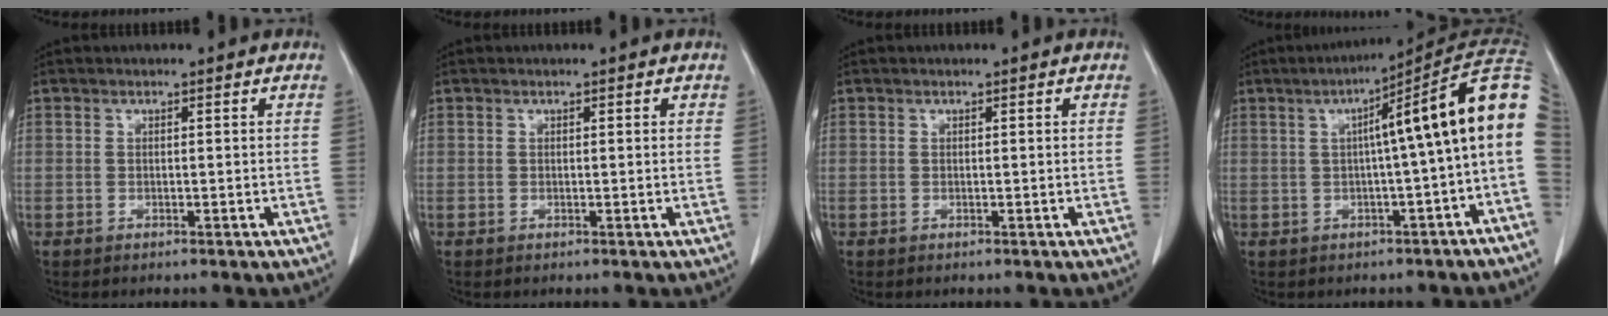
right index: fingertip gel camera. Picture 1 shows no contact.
{"total": 0.6, "force": [0.3, 0.3, 0.4], "torque": [-0.007, 0.000, 0.002]}
{"total": 0.0}
{"total": 13.6, "force": [1.2, 0.3, 13.6], "torque": [-0.178, 0.048, 0.007]}